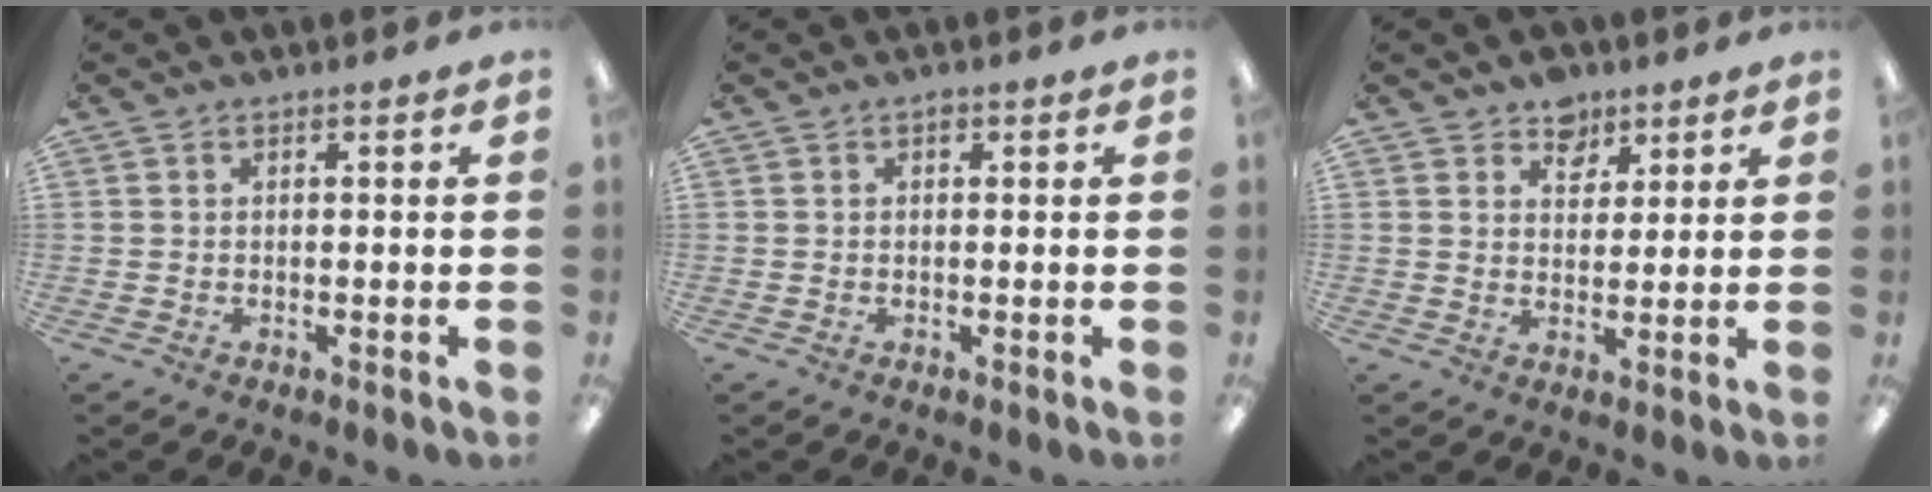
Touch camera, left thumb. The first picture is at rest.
{"total": 0.7, "force": [0.4, 0.5, 0.4], "torque": [-0.008, 0.005, 0.006]}
{"total": 5.9, "force": [4.4, 3.8, 1.0], "torque": [-0.006, -0.022, 0.078]}